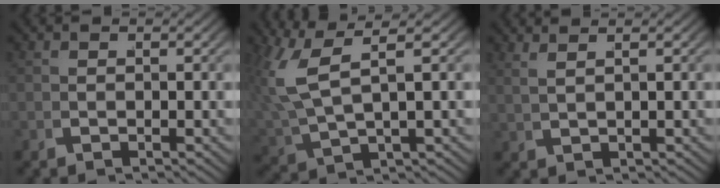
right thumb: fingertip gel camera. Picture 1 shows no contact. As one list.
[{"total": 7.7, "force": [2.9, 4.2, 5.7], "torque": [-0.135, -0.005, 0.062]}, {"total": 2.3, "force": [2.1, -0.2, 1.0], "torque": [-0.013, 0.009, 0.048]}]